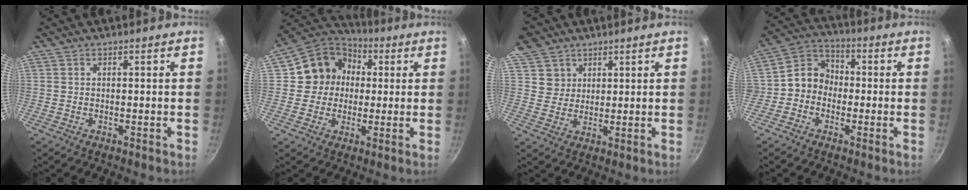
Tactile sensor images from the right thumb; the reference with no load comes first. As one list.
[{"total": 12.2, "force": [1.7, 11.2, 4.7], "torque": [-0.042, 0.025, 0.012]}, {"total": 7.0, "force": [4.2, 5.5, 1.1], "torque": [0.019, -0.006, 0.078]}, {"total": 7.5, "force": [-1.4, 6.6, 3.3], "torque": [-0.025, 0.028, -0.046]}]